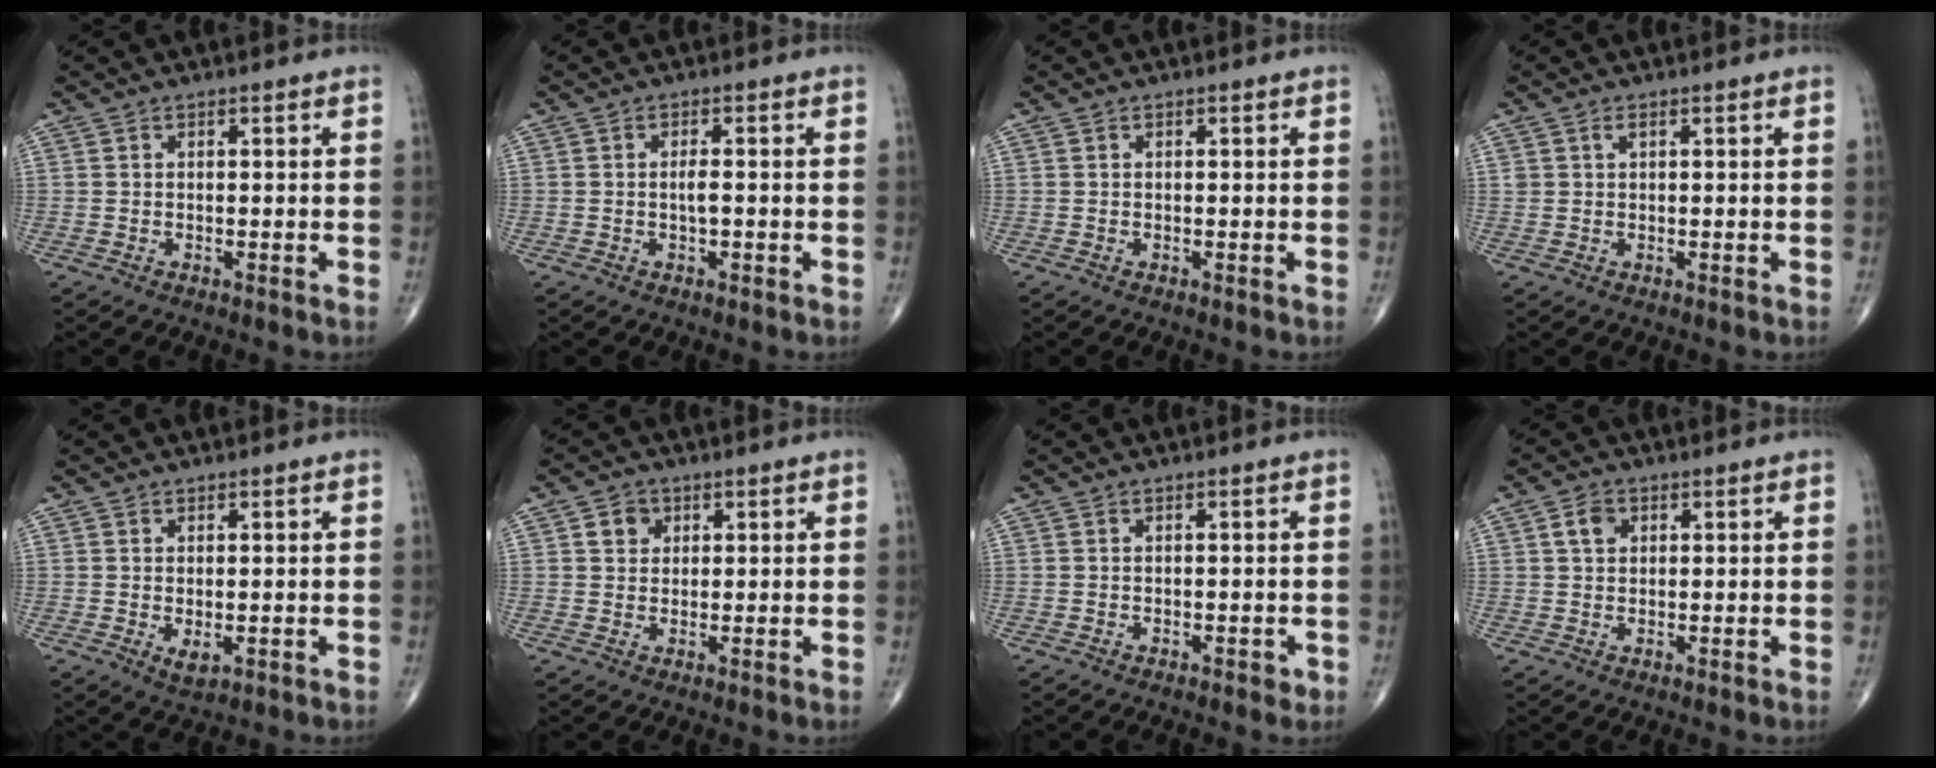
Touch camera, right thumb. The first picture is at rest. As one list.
[{"total": 1.9, "force": [-0.3, 0.5, 1.8], "torque": [-0.032, 0.001, -0.006]}, {"total": 0.0}, {"total": 1.1, "force": [0.5, 0.6, 0.7], "torque": [-0.013, 0.004, 0.009]}, {"total": 2.5, "force": [-0.3, 1.2, 2.1], "torque": [-0.030, -0.006, 0.001]}, {"total": 3.3, "force": [1.2, 2.8, 1.3], "torque": [-0.005, -0.004, 0.018]}, {"total": 1.2, "force": [-0.5, 0.6, 0.9], "torque": [-0.010, 0.000, -0.007]}, {"total": 3.3, "force": [1.1, 2.4, 1.9], "torque": [-0.027, 0.002, 0.020]}]